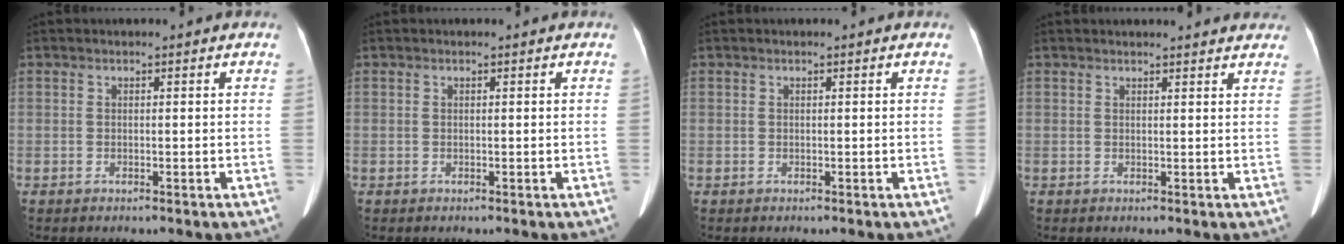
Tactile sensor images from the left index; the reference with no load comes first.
{"total": 0.0}
{"total": 0.0}
{"total": 9.0, "force": [8.5, 1.5, 2.3], "torque": [-0.014, 0.015, 0.081]}